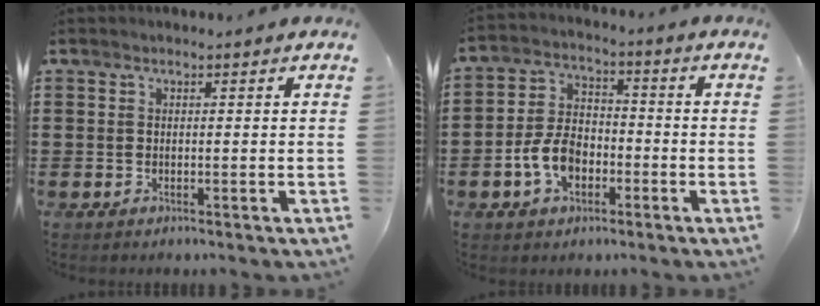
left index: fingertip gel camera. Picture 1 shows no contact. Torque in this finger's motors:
{"motor_torque": [1.29, 0.31, 0.45, 0.09]}